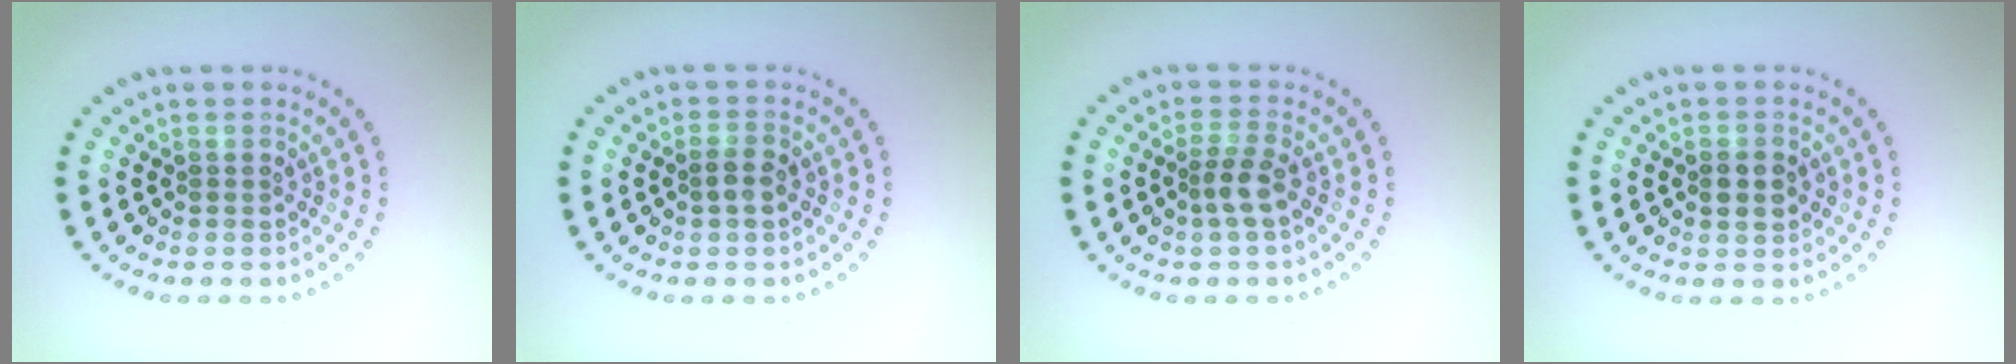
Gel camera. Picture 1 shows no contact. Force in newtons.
{"total": 1.4, "press": 1.4, "slide": 0.2}
{"total": 2.0, "press": 1.7, "slide": 1.1}
{"total": 2.2, "press": 2.2, "slide": 0.1}